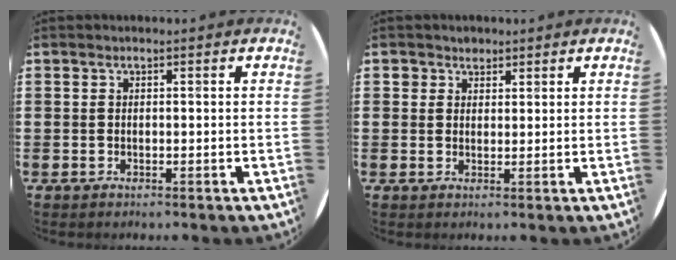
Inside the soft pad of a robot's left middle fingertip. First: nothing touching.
{"total": 1.7, "force": [1.4, 1.0, 0.0], "torque": [0.013, -0.004, 0.024]}